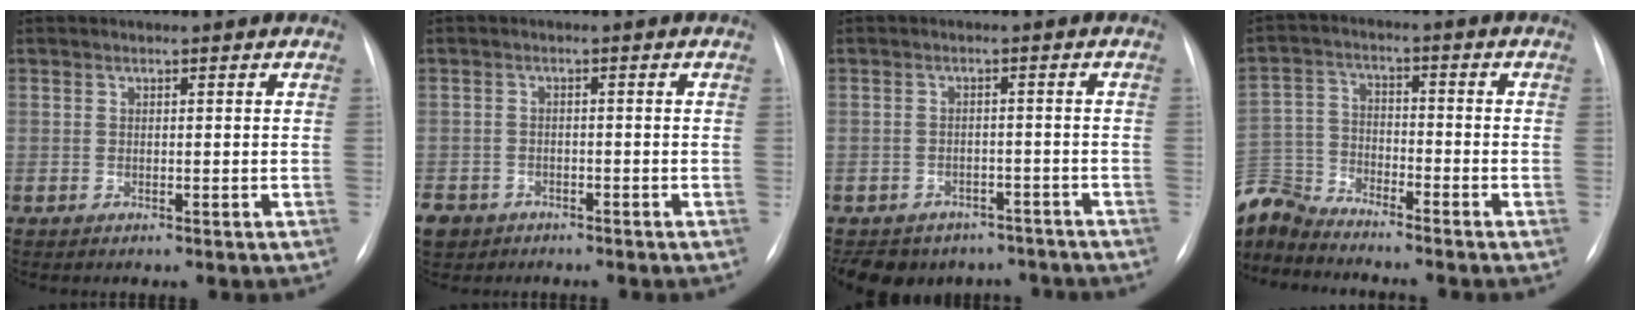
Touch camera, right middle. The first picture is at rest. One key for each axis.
{"total": 6.7, "fx": -4.5, "fy": 4.7, "fz": 1.4, "tx": -0.043, "ty": -0.003, "tz": -0.074}
{"total": 10.6, "fx": -8.5, "fy": 6.1, "fz": 1.6, "tx": -0.026, "ty": 0.011, "tz": -0.097}
{"total": 10.6, "fx": -10.4, "fy": 1.3, "fz": 1.7, "tx": -0.048, "ty": 0.008, "tz": -0.208}